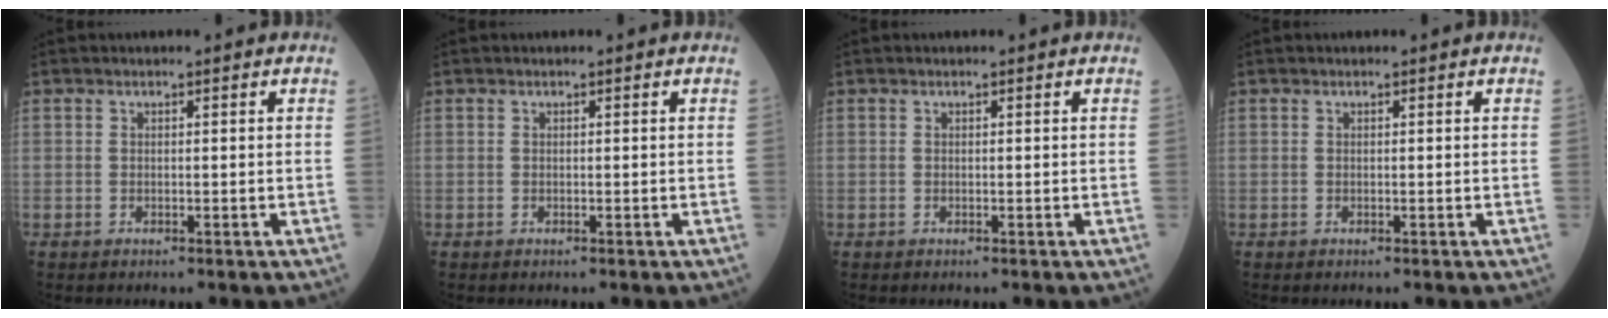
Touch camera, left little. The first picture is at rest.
{"total": 0.0}
{"total": 0.0}
{"total": 0.0}